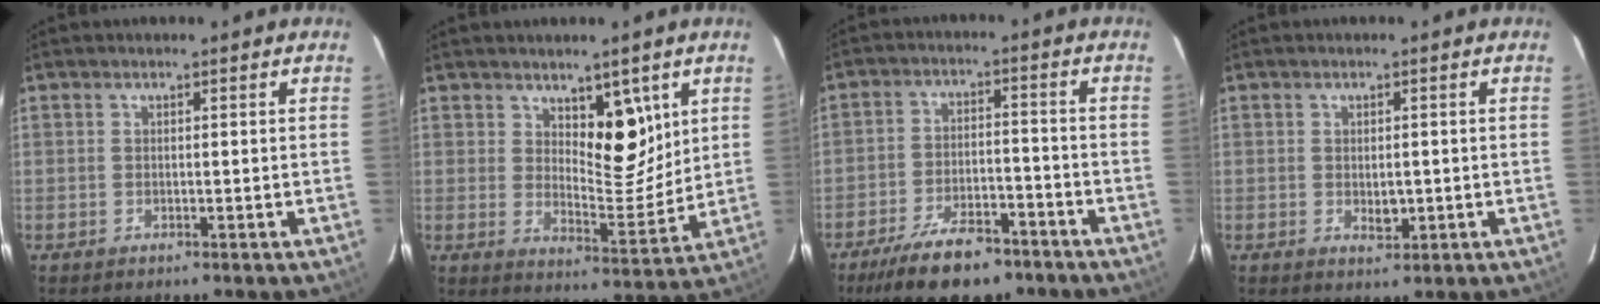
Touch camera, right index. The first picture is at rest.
{"total": 8.2, "force": [4.0, 3.5, 6.3], "torque": [-0.087, -0.008, 0.069]}
{"total": 11.3, "force": [-8.5, 4.1, 6.3], "torque": [-0.108, -0.005, -0.145]}
{"total": 2.2, "force": [-0.3, 1.2, 1.9], "torque": [-0.031, -0.004, 0.001]}